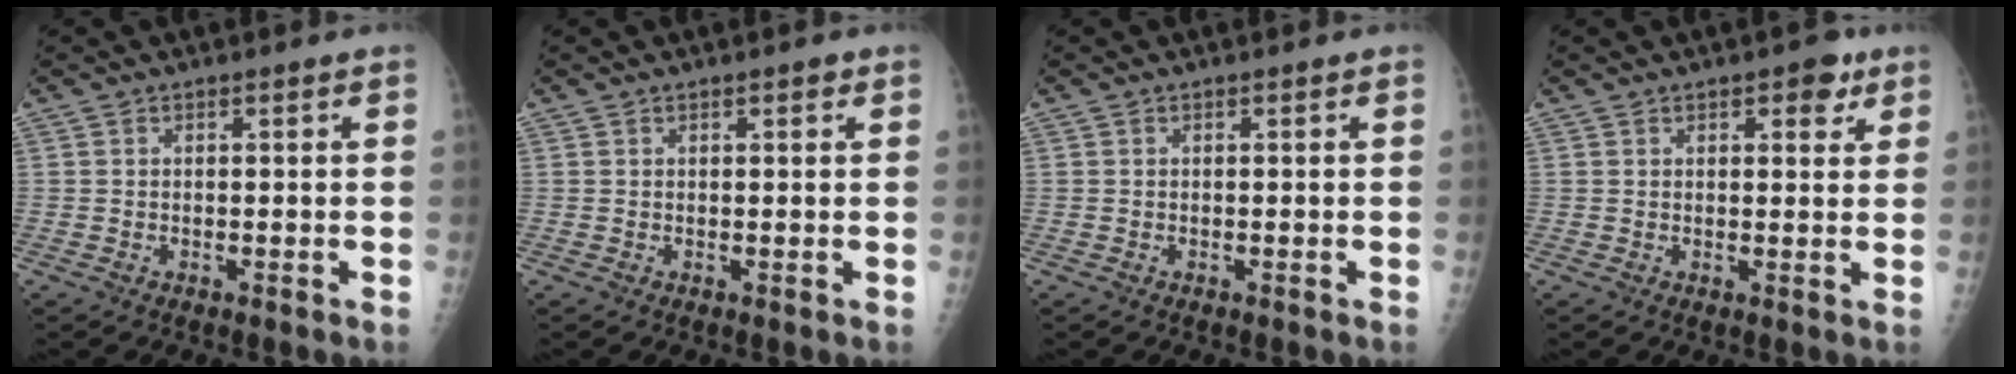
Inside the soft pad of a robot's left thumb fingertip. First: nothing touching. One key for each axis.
{"total": 1.2, "fx": 0.8, "fy": 0.4, "fz": 0.8, "tx": -0.009, "ty": -0.002, "tz": 0.010}
{"total": 0.0}
{"total": 4.7, "fx": 2.7, "fy": 2.2, "fz": 3.2, "tx": -0.020, "ty": -0.009, "tz": 0.030}